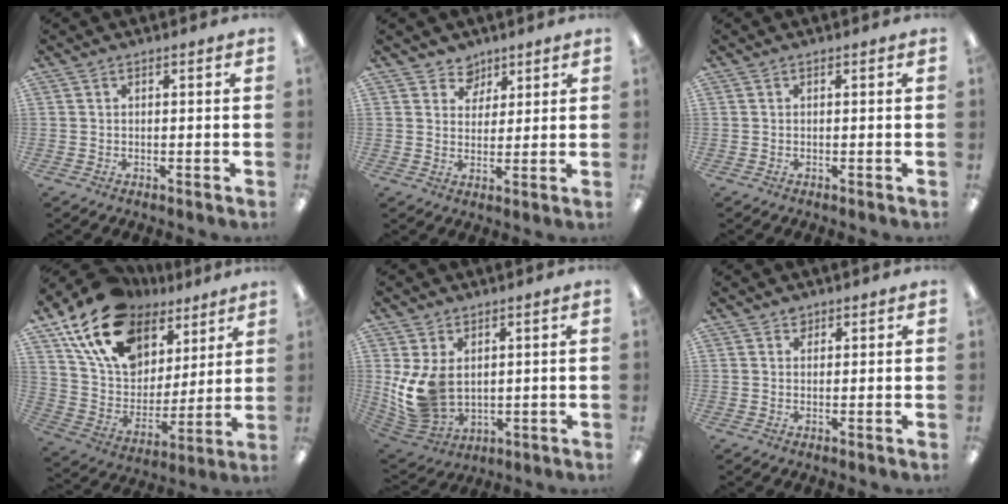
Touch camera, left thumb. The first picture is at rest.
{"total": 5.2, "force": [3.8, 3.6, 0.1], "torque": [0.001, -0.022, 0.067]}
{"total": 0.0}
{"total": 20.4, "force": [13.2, 12.6, 9.1], "torque": [-0.178, -0.057, 0.246]}
{"total": 12.2, "force": [1.6, 8.7, 8.4], "torque": [-0.194, -0.009, 0.035]}
{"total": 1.6, "force": [1.3, 0.9, 0.2], "torque": [0.003, -0.005, 0.024]}